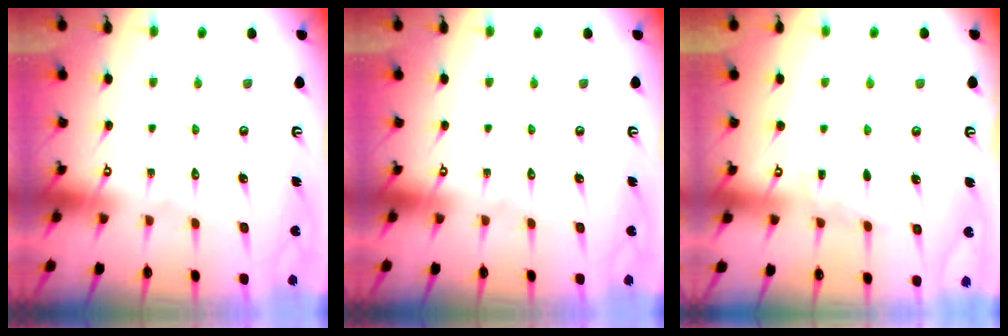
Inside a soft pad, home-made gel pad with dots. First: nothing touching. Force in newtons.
{"total": 0.0}
{"total": 4.2, "press": 4.2, "slide": 0.5}